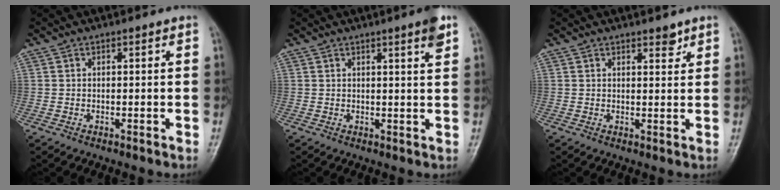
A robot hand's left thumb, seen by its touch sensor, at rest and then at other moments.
{"total": 3.5, "force": [2.1, 0.0, 2.8], "torque": [-0.038, -0.013, 0.029]}
{"total": 2.2, "force": [1.7, 0.8, 1.1], "torque": [-0.006, -0.011, 0.023]}